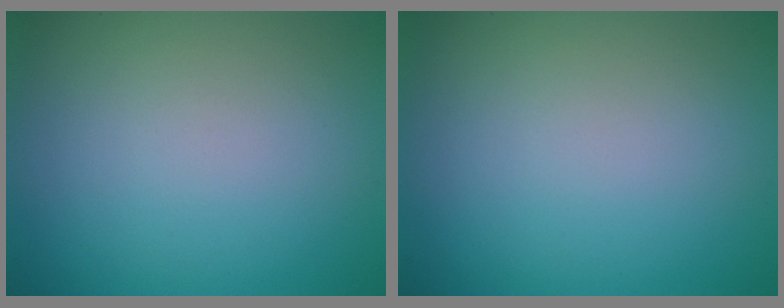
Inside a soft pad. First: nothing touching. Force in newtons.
{"total": 0.0}